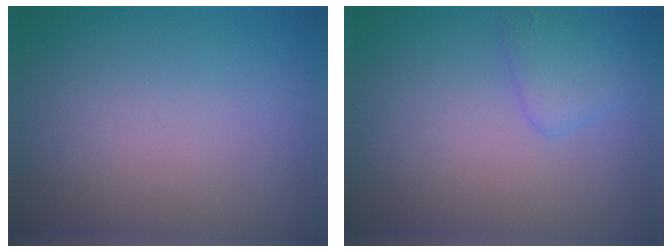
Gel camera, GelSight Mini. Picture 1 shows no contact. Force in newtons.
{"total": 1.8, "press": 1.8, "slide": 0.2}